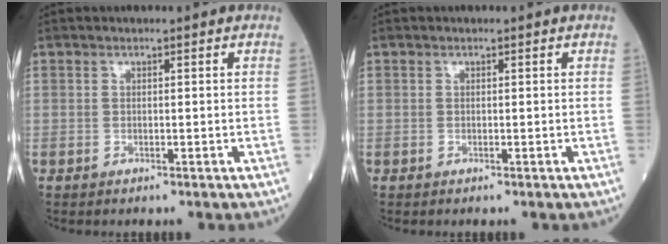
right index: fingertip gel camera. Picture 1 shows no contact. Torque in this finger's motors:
{"motor_torque": [0.00, 0.00, 0.00, 0.00]}